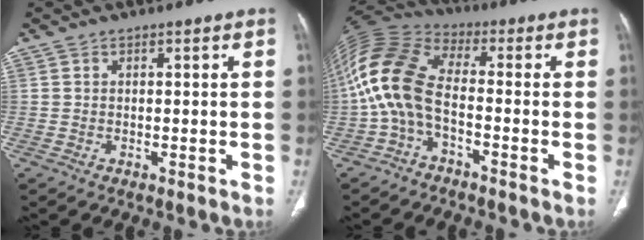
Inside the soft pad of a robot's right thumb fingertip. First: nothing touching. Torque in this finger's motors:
{"motor_torque": [0.23, 1.42, 1.88, 0.05, 0.72]}